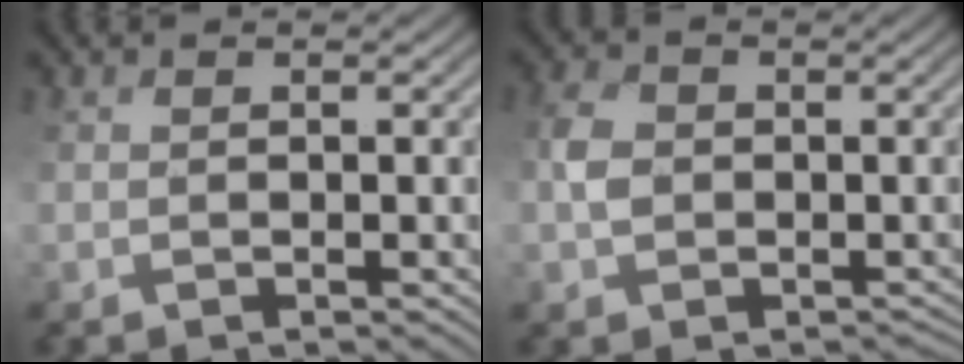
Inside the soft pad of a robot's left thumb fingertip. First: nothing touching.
{"total": 2.9, "force": [-0.3, 2.8, 0.8], "torque": [-0.020, 0.006, -0.018]}